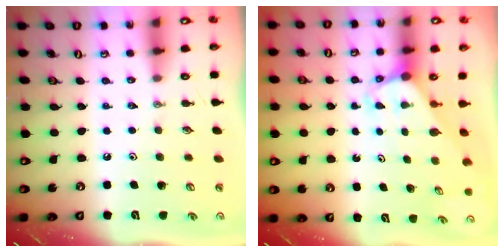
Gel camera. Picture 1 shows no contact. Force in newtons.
{"total": 3.0, "press": 3.0, "slide": 0.1}